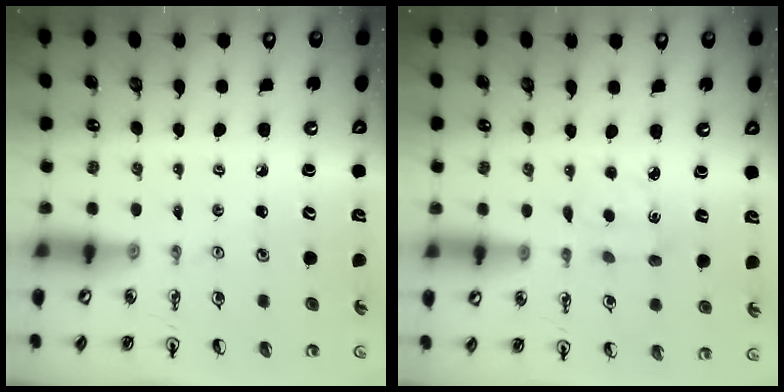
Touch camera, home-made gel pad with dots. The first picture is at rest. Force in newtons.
{"total": 1.9, "press": 1.9, "slide": 0.4}